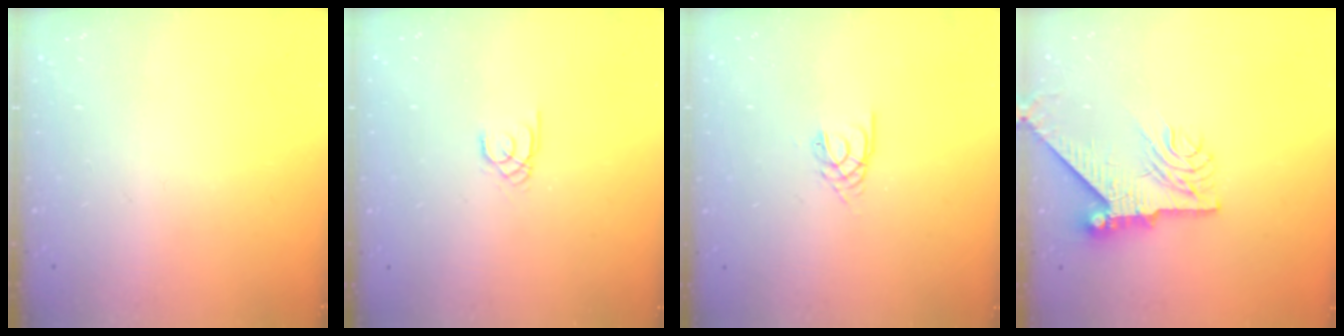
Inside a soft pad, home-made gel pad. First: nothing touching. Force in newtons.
{"total": 1.3, "press": 1.3, "slide": 0.1}
{"total": 2.2, "press": 2.1, "slide": 0.4}
{"total": 9.5, "press": 9.4, "slide": 1.1}